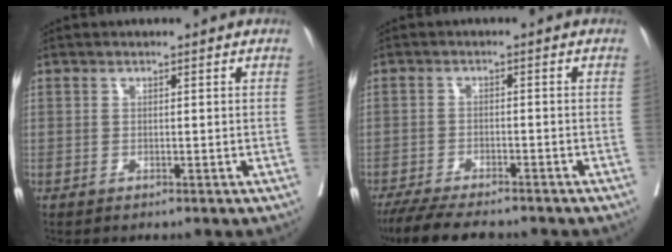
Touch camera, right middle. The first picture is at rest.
{"total": 10.4, "force": [-9.0, 2.0, 4.8], "torque": [-0.071, -0.017, -0.139]}